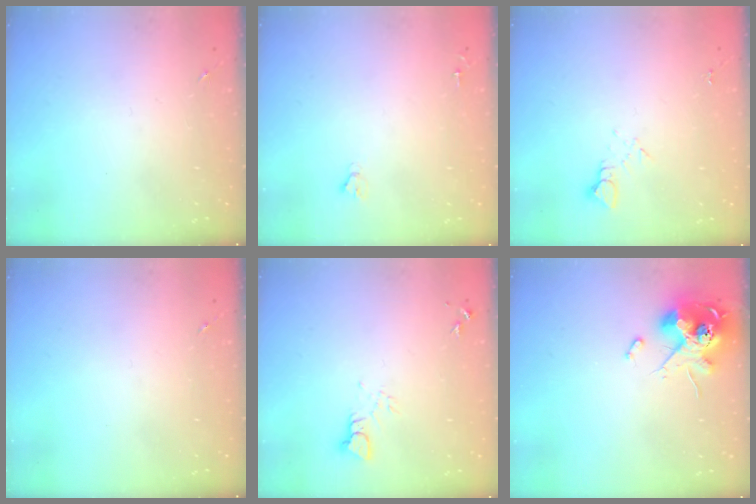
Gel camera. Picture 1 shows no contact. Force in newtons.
{"total": 1.8, "press": 1.8, "slide": 0.1}
{"total": 2.7, "press": 2.7, "slide": 0.2}
{"total": 0.0}
{"total": 3.3, "press": 3.3, "slide": 0.3}
{"total": 14.0, "press": 13.9, "slide": 1.5}